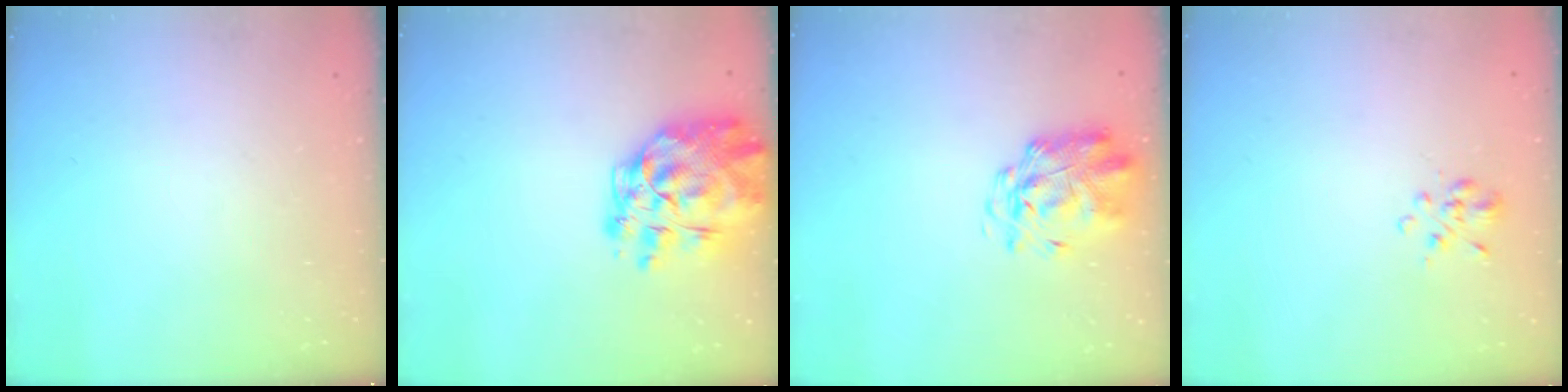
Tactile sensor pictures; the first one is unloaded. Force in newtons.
{"total": 16.1, "press": 15.1, "slide": 5.6}
{"total": 2.9, "press": 2.8, "slide": 0.7}
{"total": 2.8, "press": 2.6, "slide": 1.2}